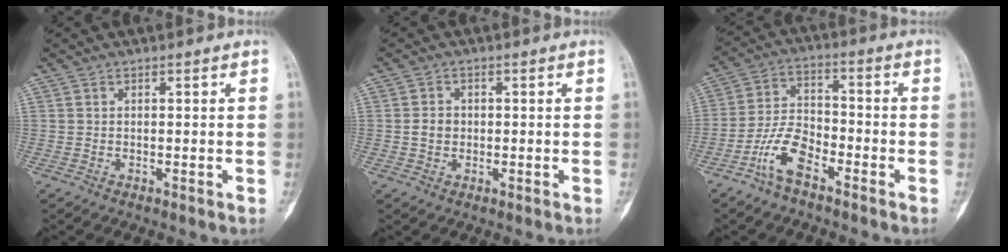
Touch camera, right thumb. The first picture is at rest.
{"total": 2.7, "force": [-0.2, 2.3, 1.4], "torque": [-0.016, 0.007, -0.005]}
{"total": 8.5, "force": [-5.2, 4.0, 5.5], "torque": [-0.106, 0.035, -0.107]}